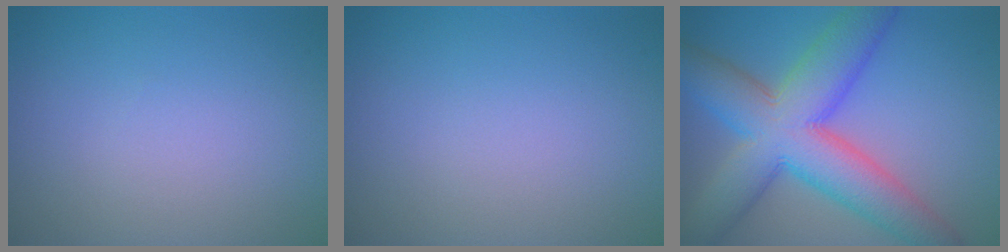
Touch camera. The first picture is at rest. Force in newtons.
{"total": 0.0}
{"total": 11.2, "press": 11.2, "slide": 0.4}